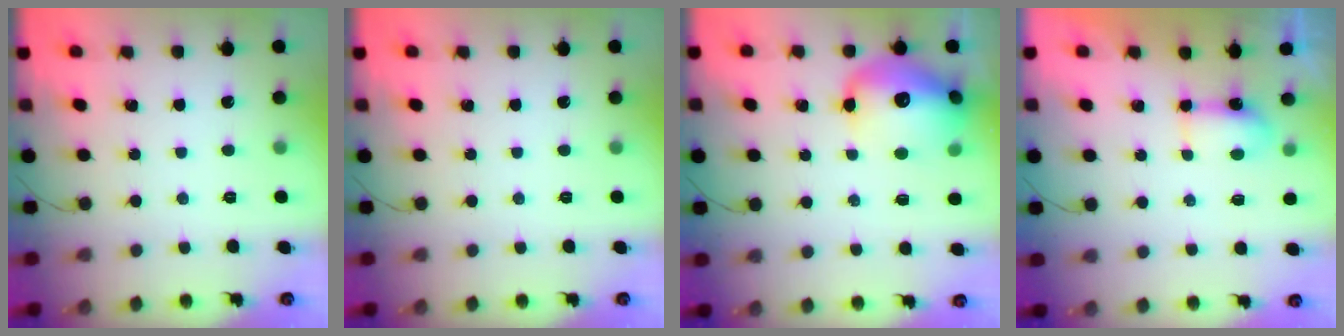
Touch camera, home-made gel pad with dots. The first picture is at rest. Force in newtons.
{"total": 0.0}
{"total": 17.7, "press": 17.4, "slide": 3.4}
{"total": 4.2, "press": 4.1, "slide": 0.8}